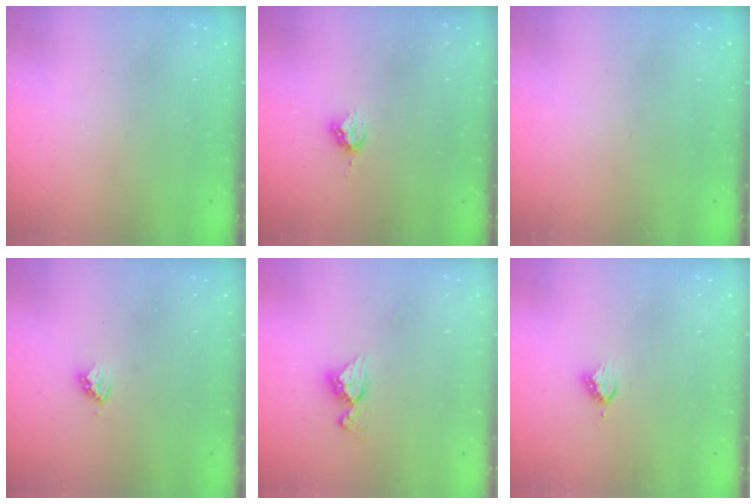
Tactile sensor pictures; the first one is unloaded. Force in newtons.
{"total": 4.8, "press": 4.7, "slide": 0.7}
{"total": 0.0}
{"total": 3.4, "press": 3.3, "slide": 0.2}
{"total": 9.4, "press": 9.4, "slide": 0.8}
{"total": 4.6, "press": 4.6, "slide": 0.4}